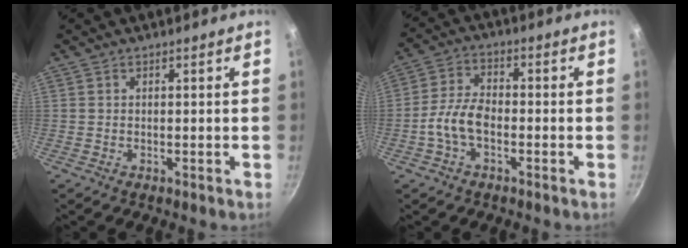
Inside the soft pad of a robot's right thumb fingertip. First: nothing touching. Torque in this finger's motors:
{"motor_torque": [0.89, 1.97, 0.99, -0.71, 0.28]}